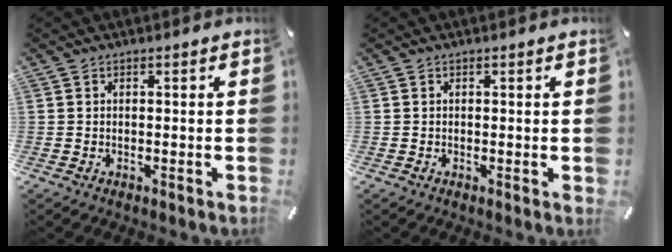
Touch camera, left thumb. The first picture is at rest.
{"total": 0.0}